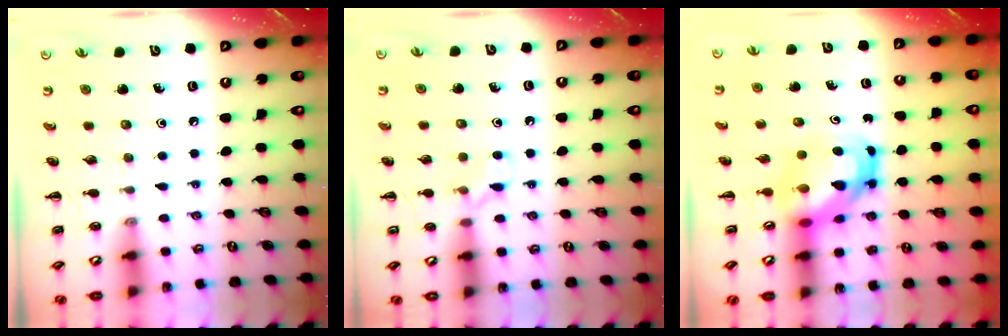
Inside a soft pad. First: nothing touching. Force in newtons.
{"total": 6.1, "press": 5.8, "slide": 1.7}
{"total": 6.2, "press": 6.0, "slide": 1.6}